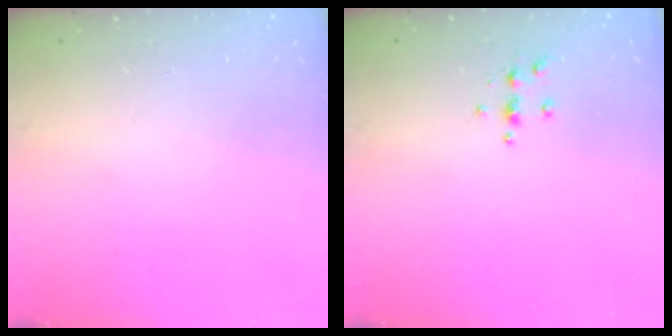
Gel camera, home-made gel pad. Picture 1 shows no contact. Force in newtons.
{"total": 4.3, "press": 4.3, "slide": 0.5}